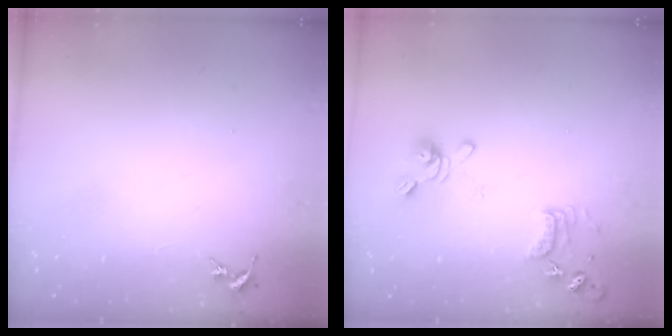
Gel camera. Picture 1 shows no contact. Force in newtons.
{"total": 13.1, "press": 13.0, "slide": 1.3}